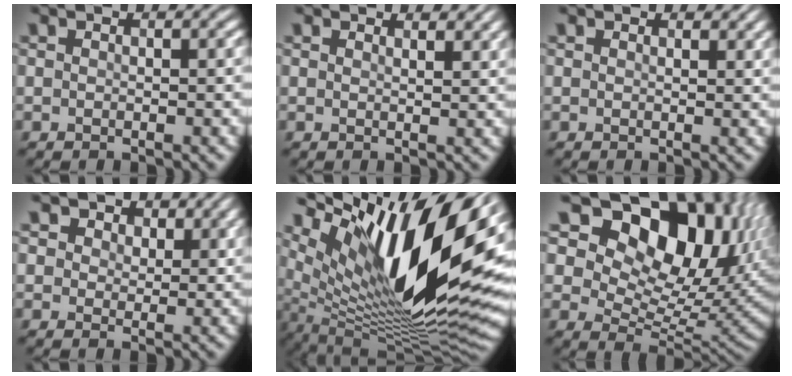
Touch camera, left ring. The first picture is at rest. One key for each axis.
{"total": 1.5, "fx": 1.5, "fy": -0.1, "fz": -0.1, "tx": 0.005, "ty": 0.002, "tz": 0.010}
{"total": 0.9, "fx": 0.7, "fy": -0.4, "fz": -0.4, "tx": 0.007, "ty": 0.001, "tz": 0.006}
{"total": 2.5, "fx": 2.0, "fy": 1.5, "fz": 0.2, "tx": -0.011, "ty": -0.004, "tz": 0.024}
{"total": 17.0, "fx": 6.8, "fy": 5.5, "fz": 14.6, "tx": -0.266, "ty": 0.001, "tz": 0.119}
{"total": 15.2, "fx": 8.3, "fy": 8.7, "fz": 9.3, "tx": -0.150, "ty": 0.011, "tz": 0.133}